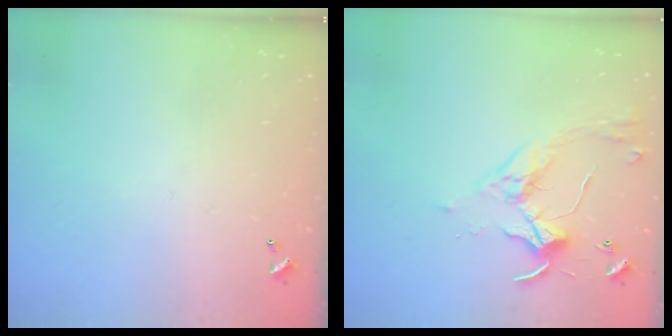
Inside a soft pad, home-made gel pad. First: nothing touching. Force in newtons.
{"total": 3.5, "press": 3.4, "slide": 0.8}